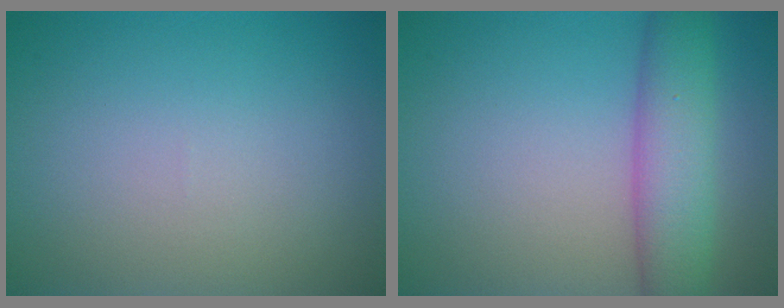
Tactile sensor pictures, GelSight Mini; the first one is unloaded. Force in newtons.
{"total": 5.6, "press": 5.6, "slide": 0.1}